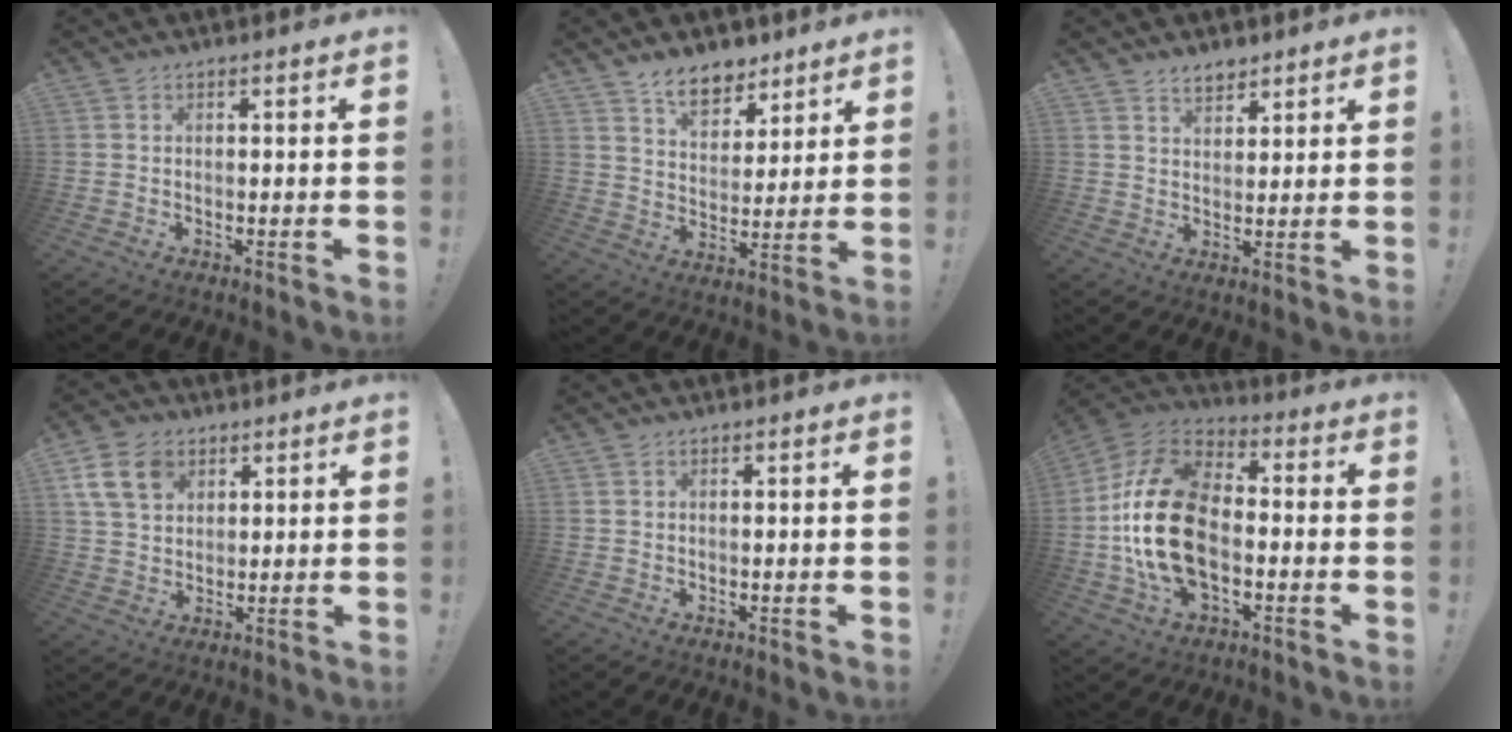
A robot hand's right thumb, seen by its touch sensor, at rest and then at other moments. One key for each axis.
{"total": 10.1, "fx": 7.4, "fy": 5.7, "fz": 3.8, "tx": -0.056, "ty": -0.048, "tz": 0.142}
{"total": 4.5, "fx": 3.7, "fy": 2.3, "fz": 1.1, "tx": -0.012, "ty": -0.022, "tz": 0.067}
{"total": 11.6, "fx": 5.4, "fy": 8.3, "fz": 6.1, "tx": -0.110, "ty": -0.015, "tz": 0.107}
{"total": 0.0}
{"total": 23.9, "fx": -2.7, "fy": 14.9, "fz": 18.5, "tx": -0.353, "ty": 0.030, "tz": -0.036}